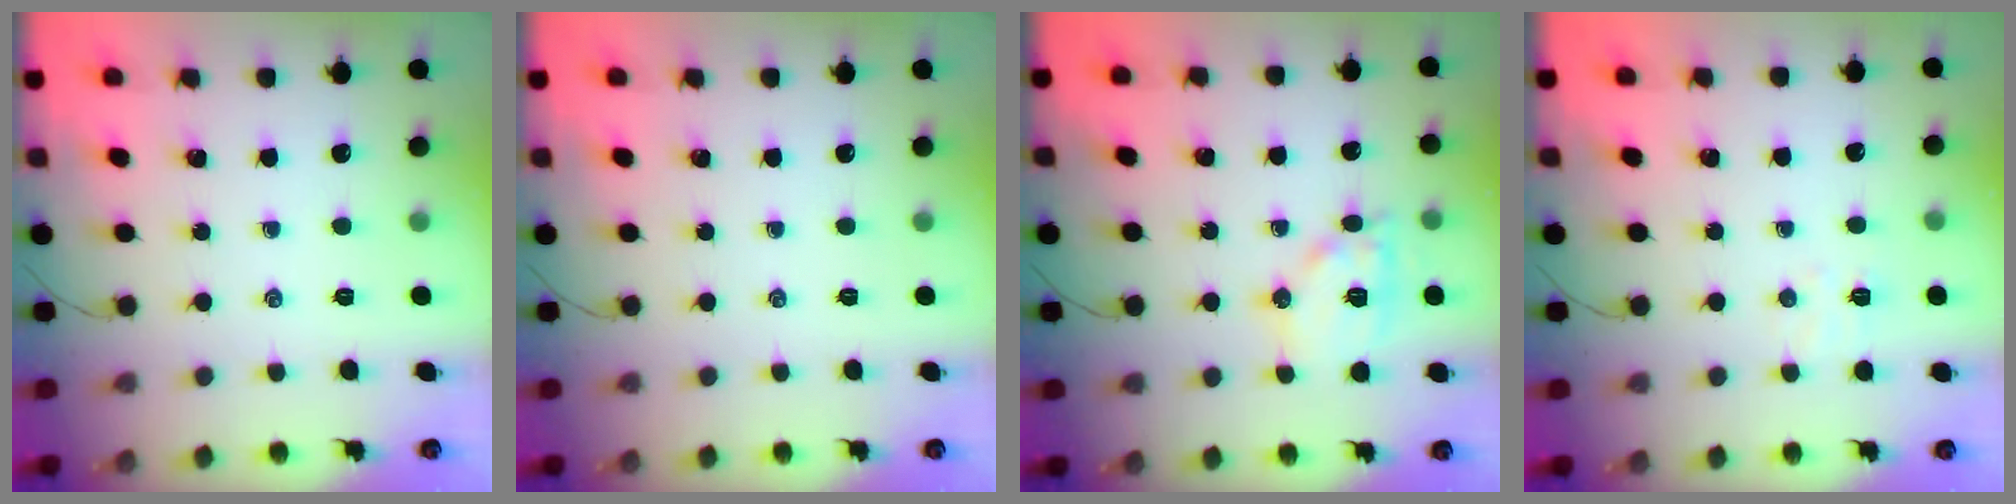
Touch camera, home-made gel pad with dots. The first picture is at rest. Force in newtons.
{"total": 0.0}
{"total": 11.3, "press": 11.3, "slide": 0.9}
{"total": 3.7, "press": 3.6, "slide": 0.9}